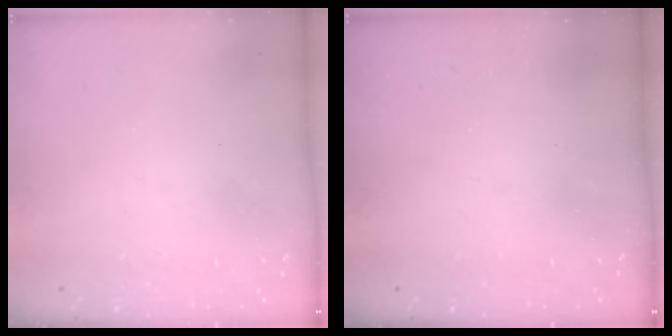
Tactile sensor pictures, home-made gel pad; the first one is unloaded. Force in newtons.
{"total": 0.0}